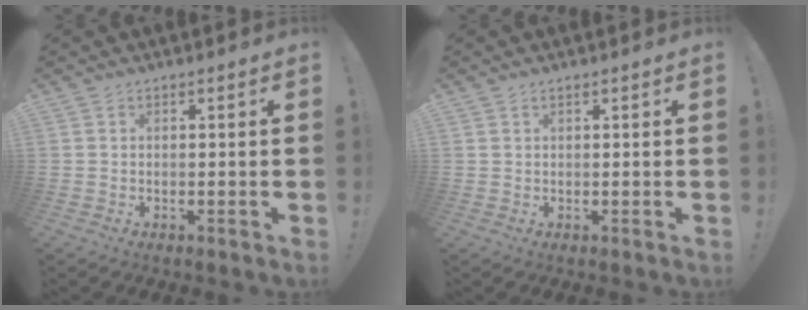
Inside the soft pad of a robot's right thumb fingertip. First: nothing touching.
{"total": 0.8, "force": [0.7, 0.1, 0.3], "torque": [-0.006, 0.000, 0.014]}